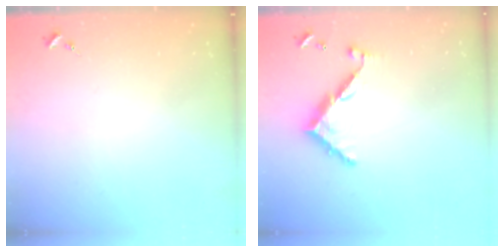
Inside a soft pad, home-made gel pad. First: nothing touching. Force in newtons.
{"total": 9.2, "press": 9.2, "slide": 0.6}